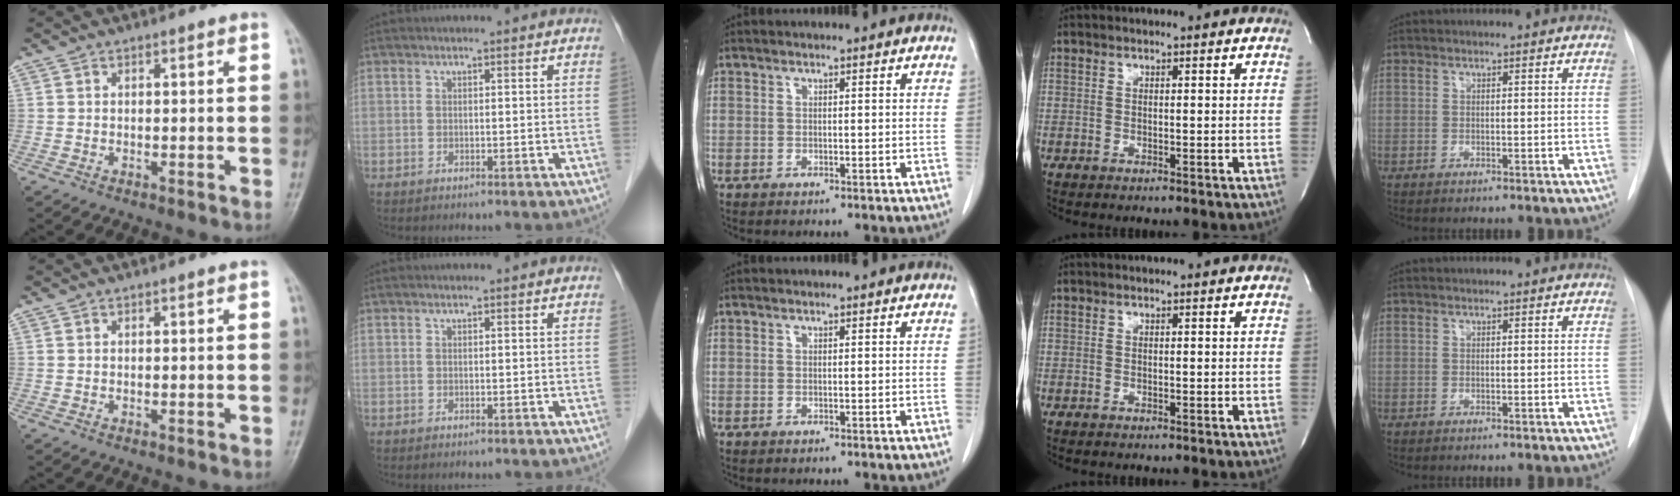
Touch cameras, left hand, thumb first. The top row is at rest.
{}